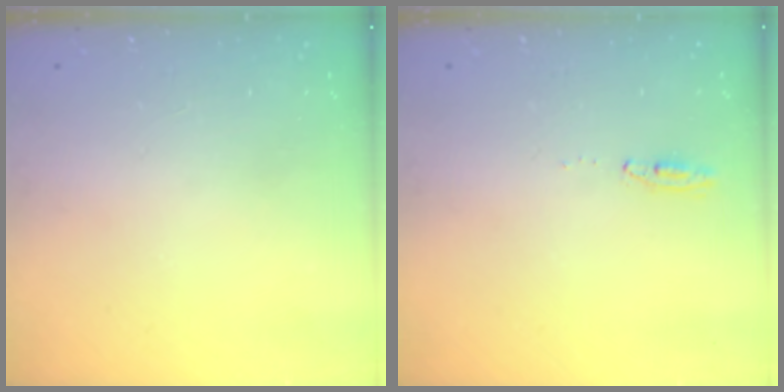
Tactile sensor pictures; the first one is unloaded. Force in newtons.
{"total": 4.1, "press": 3.1, "slide": 2.6}